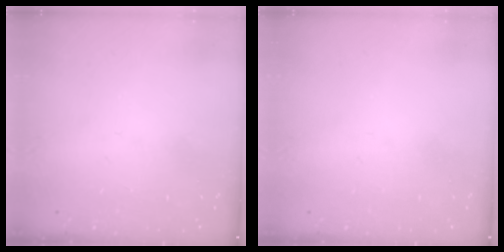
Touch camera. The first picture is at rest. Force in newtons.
{"total": 0.0}